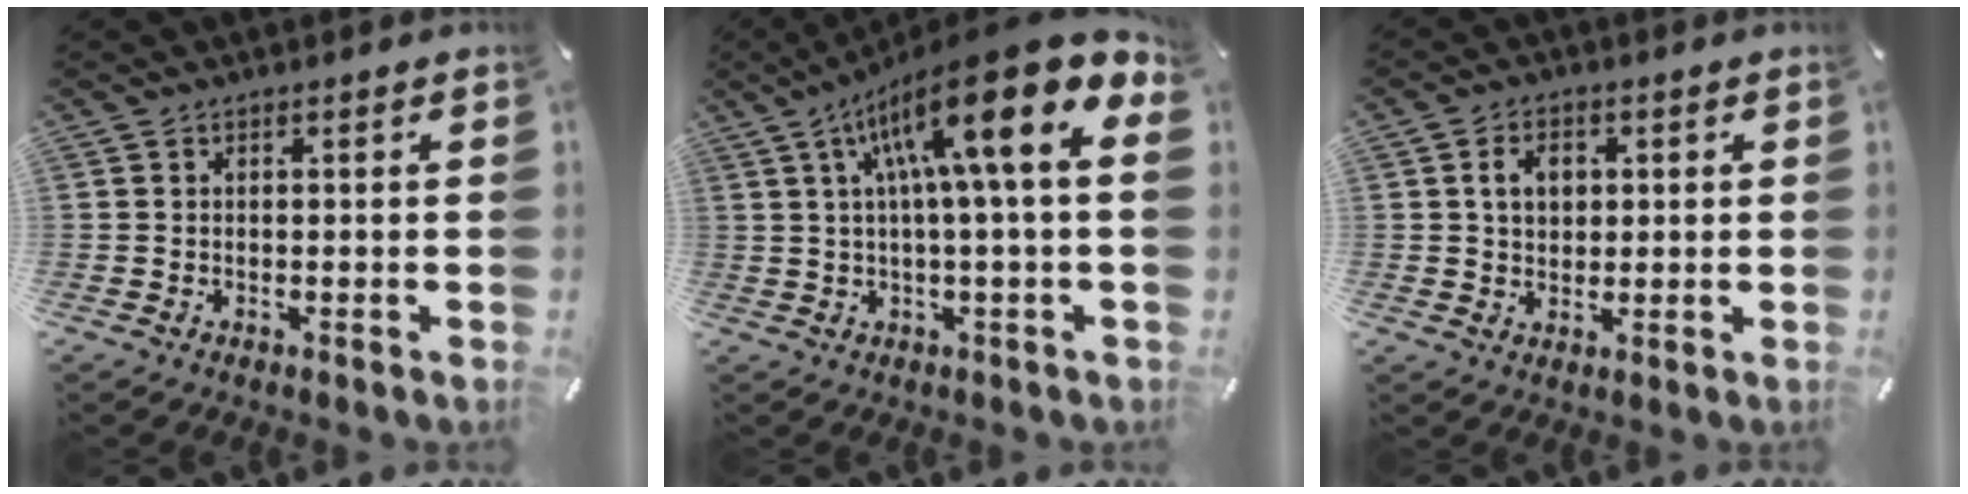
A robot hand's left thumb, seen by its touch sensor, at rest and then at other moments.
{"total": 18.9, "force": [8.1, 2.1, 17.0], "torque": [-0.301, -0.049, 0.116]}
{"total": 5.1, "force": [1.1, 4.1, 2.9], "torque": [-0.041, 0.001, 0.013]}